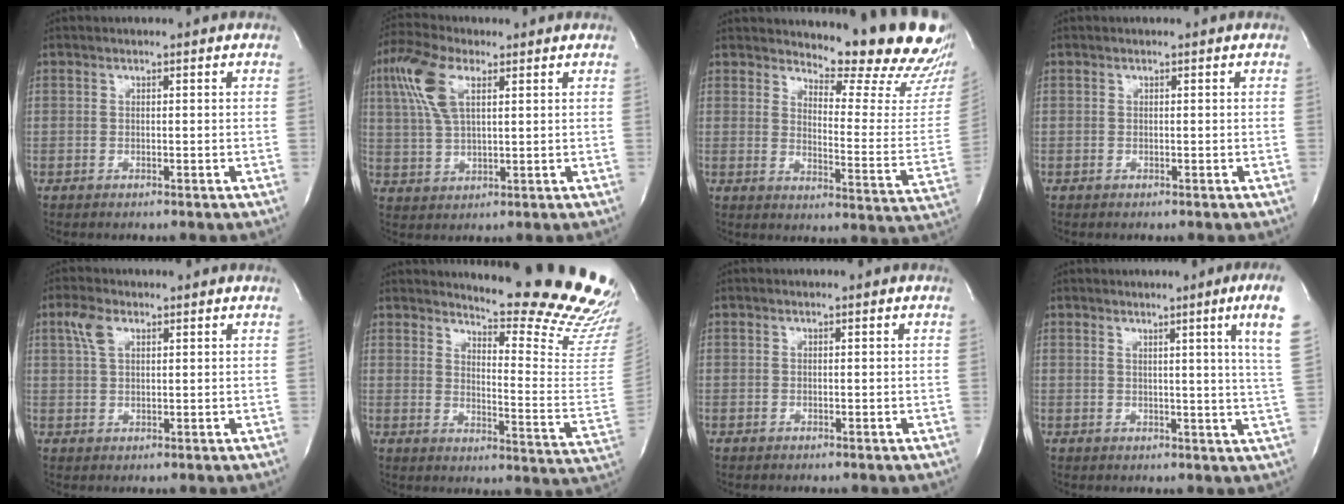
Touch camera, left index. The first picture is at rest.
{"total": 8.4, "force": [3.8, 3.1, 6.9], "torque": [-0.164, 0.021, 0.077]}
{"total": 17.3, "force": [15.7, 2.0, 6.8], "torque": [-0.086, -0.110, 0.177]}
{"total": 0.0}
{"total": 3.5, "force": [2.0, 1.5, 2.5], "torque": [-0.061, 0.013, 0.045]}
{"total": 20.3, "force": [19.1, 0.5, 6.9], "torque": [-0.096, -0.151, 0.219]}
{"total": 0.0}
{"total": 8.6, "force": [4.8, -2.1, 6.8], "torque": [-0.085, -0.034, 0.037]}